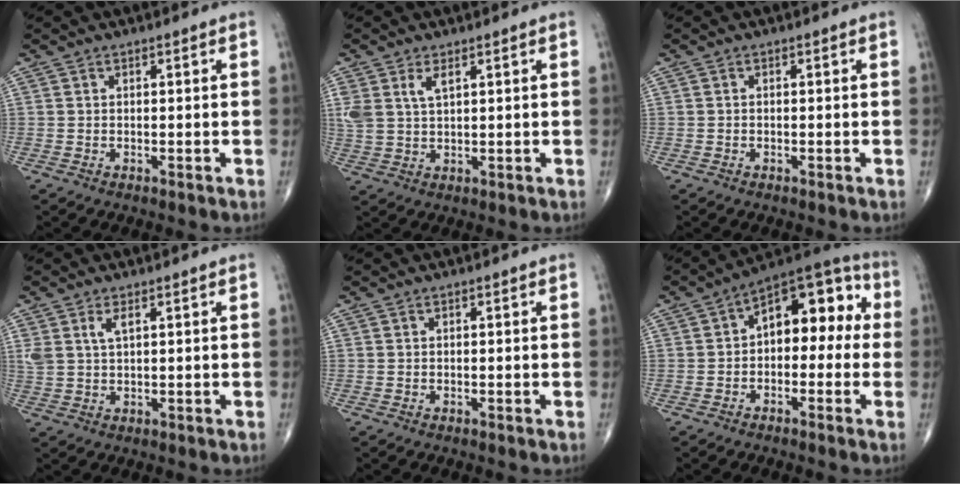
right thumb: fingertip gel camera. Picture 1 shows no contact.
{"total": 5.3, "force": [2.4, 2.6, 3.9], "torque": [-0.087, -0.001, 0.055]}
{"total": 0.0}
{"total": 3.6, "force": [1.7, 1.5, 2.8], "torque": [-0.062, 0.002, 0.039]}
{"total": 0.0}
{"total": 13.4, "force": [0.9, 7.9, 10.8], "torque": [-0.109, 0.048, -0.005]}